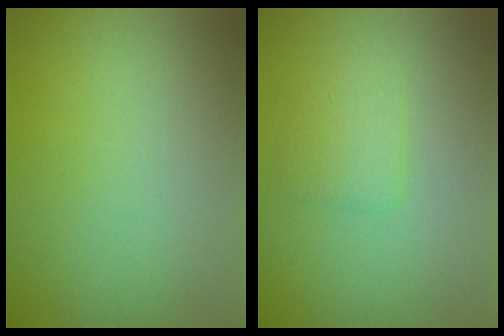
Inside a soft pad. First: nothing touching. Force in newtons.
{"total": 1.8, "press": 1.8, "slide": 0.0}